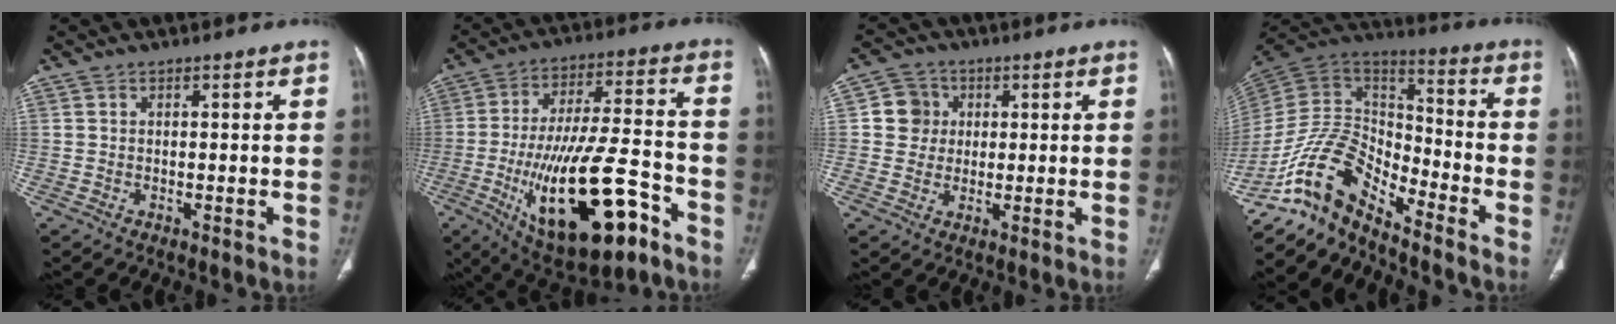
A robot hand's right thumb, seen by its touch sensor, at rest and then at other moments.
{"total": 23.7, "force": [-9.9, 8.8, 19.6], "torque": [-0.343, 0.037, -0.144]}
{"total": 6.0, "force": [1.1, 5.7, 1.5], "torque": [0.004, 0.004, 0.015]}
{"total": 14.0, "force": [-11.2, 5.0, 6.6], "torque": [-0.117, 0.100, -0.222]}